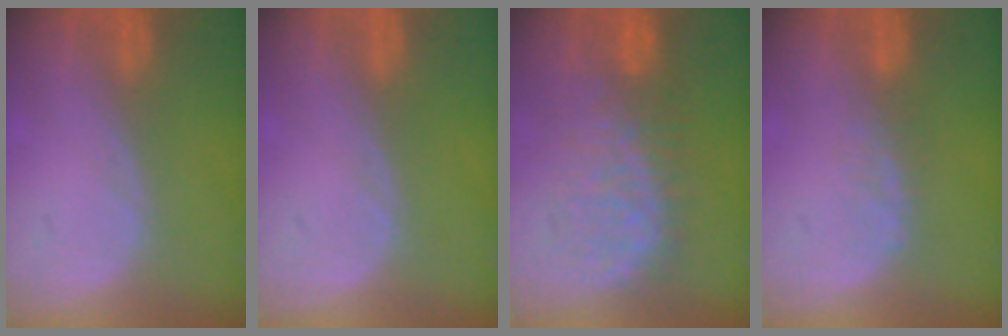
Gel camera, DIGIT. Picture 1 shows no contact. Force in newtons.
{"total": 0.0}
{"total": 8.9, "press": 8.6, "slide": 2.1}
{"total": 1.9, "press": 1.8, "slide": 0.5}